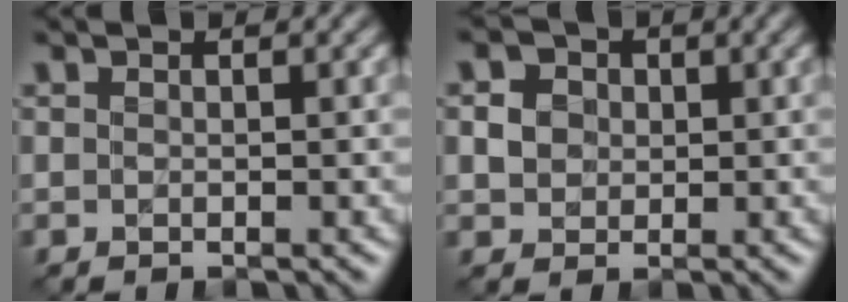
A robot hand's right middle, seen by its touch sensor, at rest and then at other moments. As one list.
[{"total": 2.3, "force": [0.3, 2.0, 0.9], "torque": [-0.015, 0.000, 0.007]}]